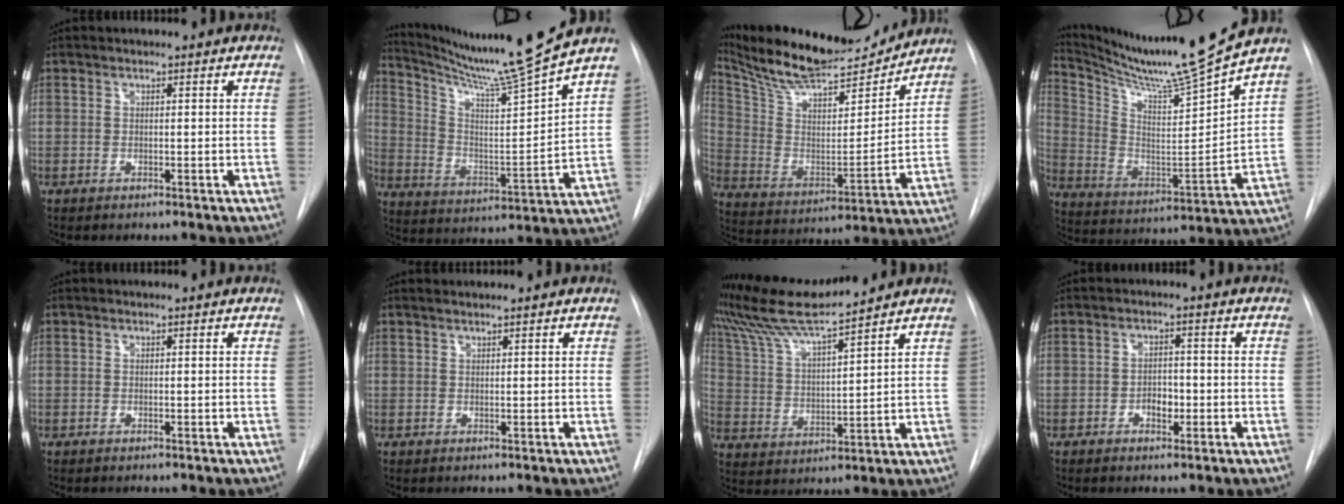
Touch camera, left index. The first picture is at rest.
{"total": 16.2, "force": [14.3, -3.1, 6.8], "torque": [-0.124, -0.050, 0.235]}
{"total": 20.9, "force": [19.1, 3.3, 7.7], "torque": [-0.146, -0.006, 0.312]}
{"total": 17.2, "force": [15.3, -2.7, 7.4], "torque": [-0.143, -0.056, 0.259]}
{"total": 0.0}
{"total": 1.5, "force": [1.4, -0.1, 0.4], "torque": [-0.008, 0.014, 0.030]}
{"total": 12.7, "force": [11.7, -1.2, 4.7], "torque": [-0.103, 0.010, 0.221]}
{"total": 2.5, "force": [-0.9, 1.6, 1.7], "torque": [-0.021, 0.008, -0.013]}